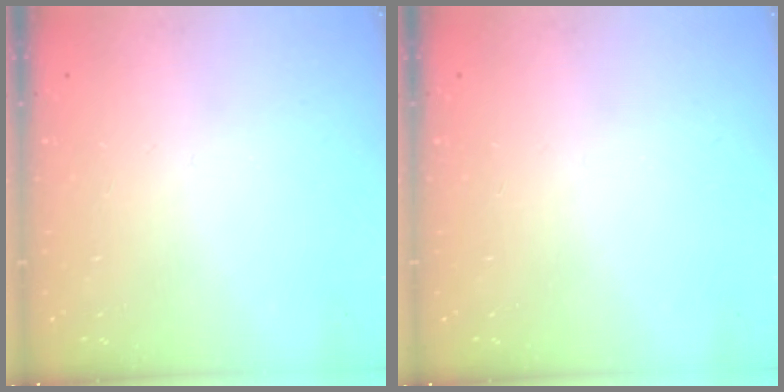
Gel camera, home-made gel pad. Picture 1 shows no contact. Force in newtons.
{"total": 0.0}